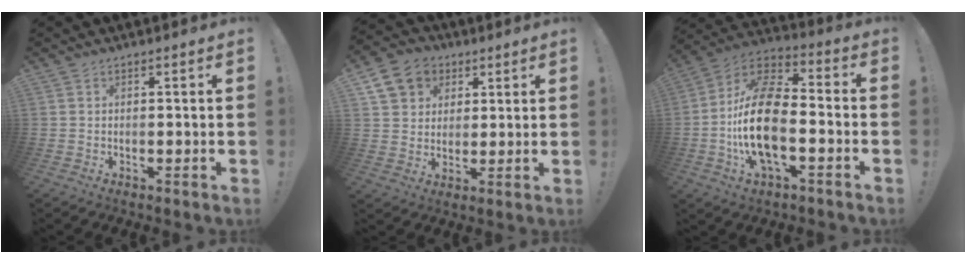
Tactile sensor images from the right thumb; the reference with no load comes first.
{"total": 11.7, "force": [4.9, 9.7, 4.3], "torque": [-0.059, -0.020, 0.101]}
{"total": 20.9, "force": [-3.9, 10.5, 17.6], "torque": [-0.346, 0.024, -0.065]}